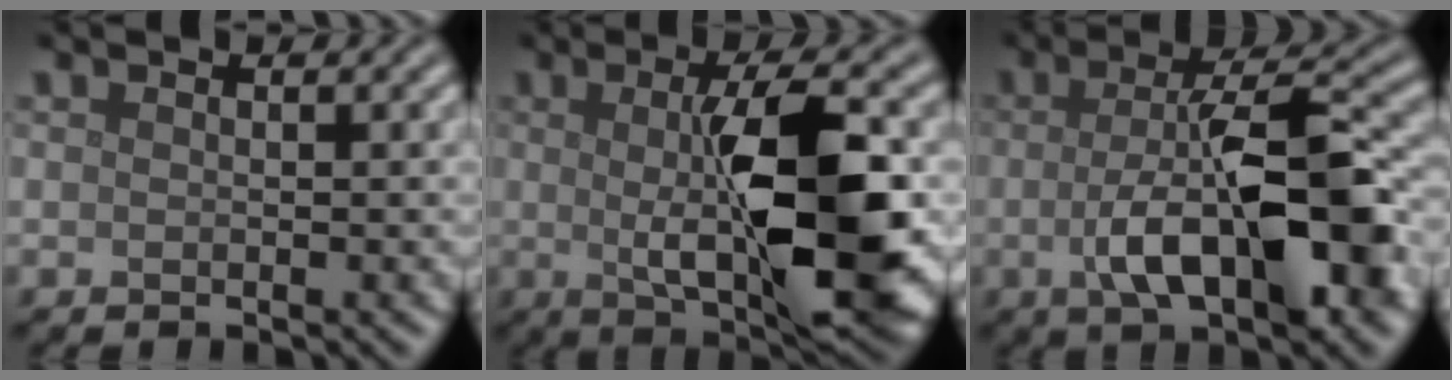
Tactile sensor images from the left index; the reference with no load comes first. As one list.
[{"total": 10.4, "force": [0.2, 3.0, 10.0], "torque": [-0.151, -0.005, 0.005]}, {"total": 10.1, "force": [-1.8, 3.4, 9.4], "torque": [-0.159, -0.002, -0.030]}]